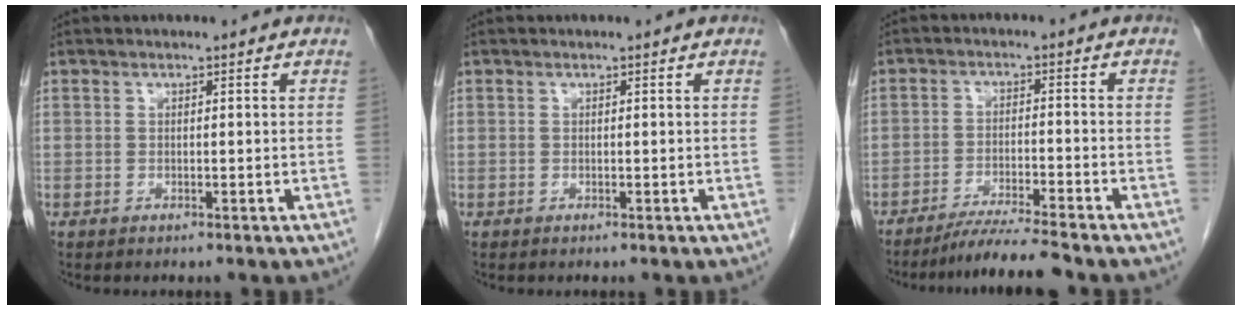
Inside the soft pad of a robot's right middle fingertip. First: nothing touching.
{"total": 0.0}
{"total": 5.9, "force": [-5.3, -1.2, 2.3], "torque": [-0.034, -0.021, -0.094]}